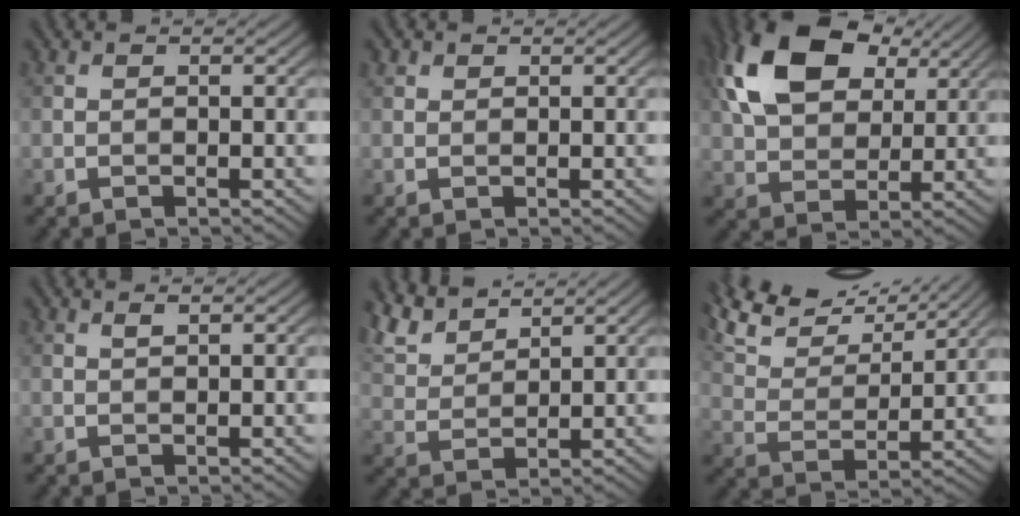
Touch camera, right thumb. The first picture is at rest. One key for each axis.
{"total": 0.9, "fx": 0.6, "fy": 0.7, "fz": 0.2, "tx": -0.004, "ty": 0.002, "tz": 0.013}
{"total": 15.2, "fx": 6.3, "fy": 9.5, "fz": 10.1, "tx": -0.229, "ty": 0.025, "tz": 0.120}
{"total": 0.7, "fx": 0.5, "fy": 0.1, "fz": 0.5, "tx": -0.009, "ty": 0.000, "tz": 0.010}
{"total": 6.6, "fx": 5.6, "fy": 1.9, "fz": 2.9, "tx": -0.082, "ty": 0.015, "tz": 0.117}
{"total": 12.8, "fx": 10.7, "fy": 3.4, "fz": 6.1, "tx": -0.160, "ty": 0.008, "tz": 0.174}